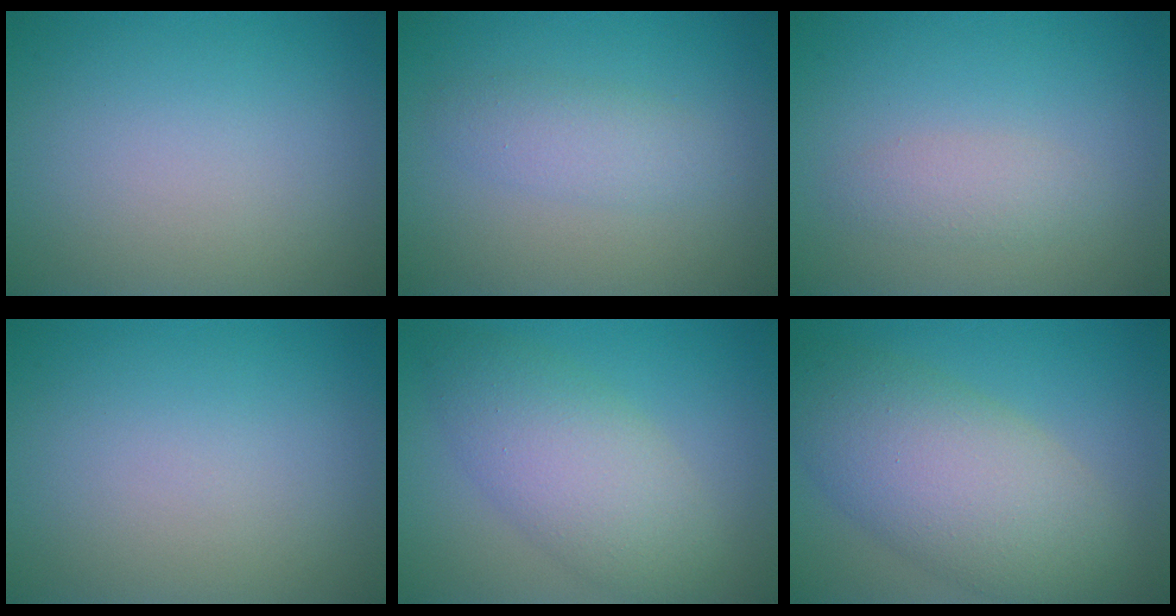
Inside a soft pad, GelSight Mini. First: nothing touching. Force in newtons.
{"total": 2.2, "press": 2.2, "slide": 0.2}
{"total": 1.7, "press": 1.7, "slide": 0.1}
{"total": 0.0}
{"total": 5.9, "press": 5.9, "slide": 0.3}
{"total": 8.5, "press": 8.5, "slide": 0.4}